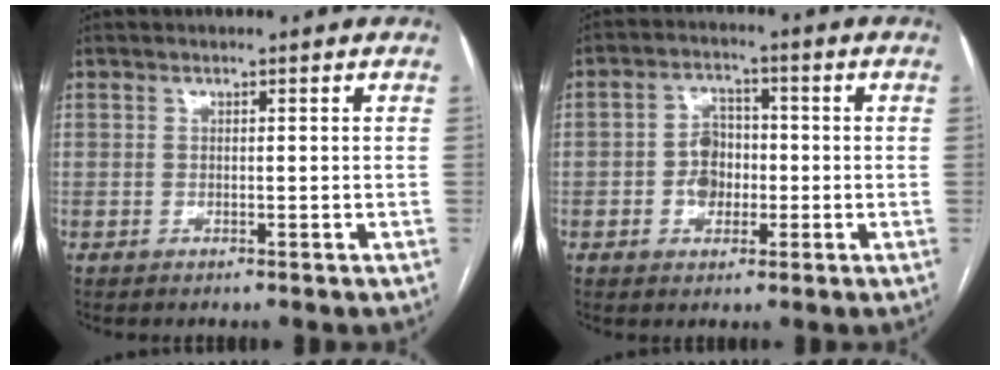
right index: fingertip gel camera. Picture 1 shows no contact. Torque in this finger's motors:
{"motor_torque": [0.76, -0.09, 0.21, 0.06]}